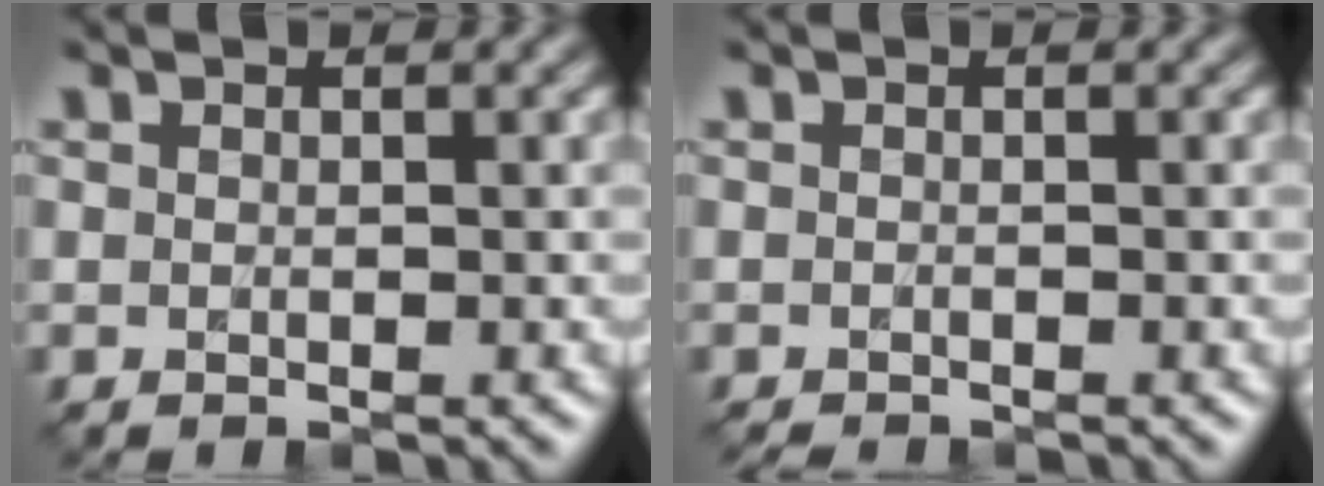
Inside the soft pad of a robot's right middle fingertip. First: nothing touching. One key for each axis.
{"total": 1.0, "fx": -0.9, "fy": 0.0, "fz": 0.2, "tx": -0.007, "ty": -0.009, "tz": -0.018}